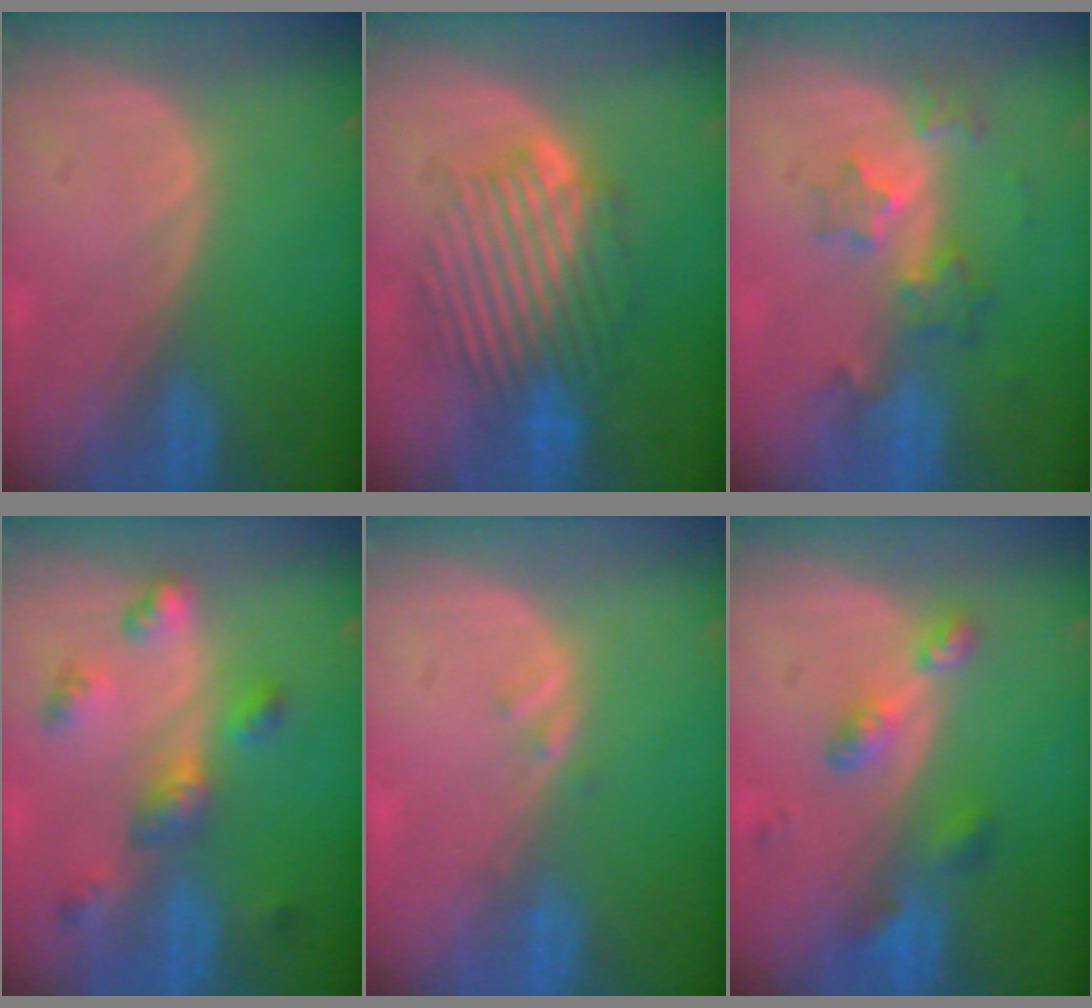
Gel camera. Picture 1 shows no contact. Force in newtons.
{"total": 8.9, "press": 8.6, "slide": 2.3}
{"total": 5.9, "press": 5.3, "slide": 2.7}
{"total": 6.3, "press": 5.8, "slide": 2.4}
{"total": 1.0, "press": 0.9, "slide": 0.5}
{"total": 5.3, "press": 4.7, "slide": 2.5}